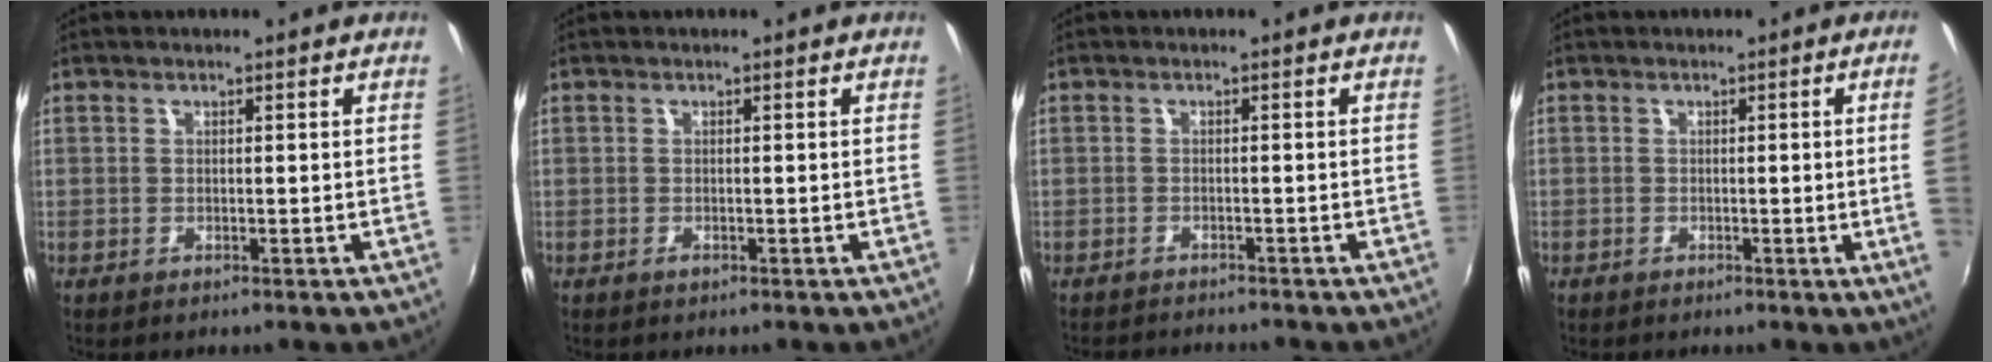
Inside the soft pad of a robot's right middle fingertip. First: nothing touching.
{"total": 0.6, "force": [-0.4, 0.4, 0.3], "torque": [-0.004, -0.001, -0.009]}
{"total": 5.0, "force": [-4.8, 0.7, 1.5], "torque": [-0.043, -0.013, -0.071]}
{"total": 4.4, "force": [0.0, -2.1, 3.9], "torque": [-0.061, -0.009, 0.004]}